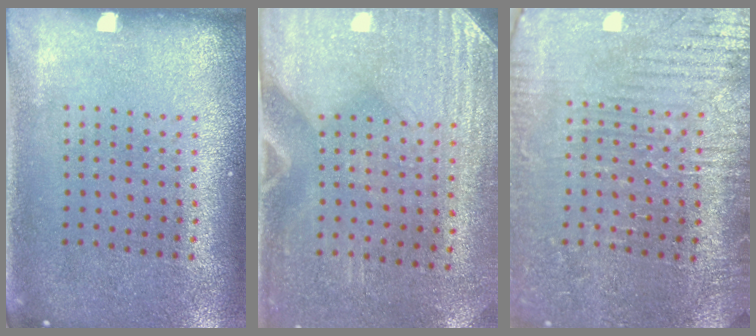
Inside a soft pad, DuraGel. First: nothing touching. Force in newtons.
{"total": 3.0, "press": 2.6, "slide": 1.5}
{"total": 3.8, "press": 3.7, "slide": 1.0}